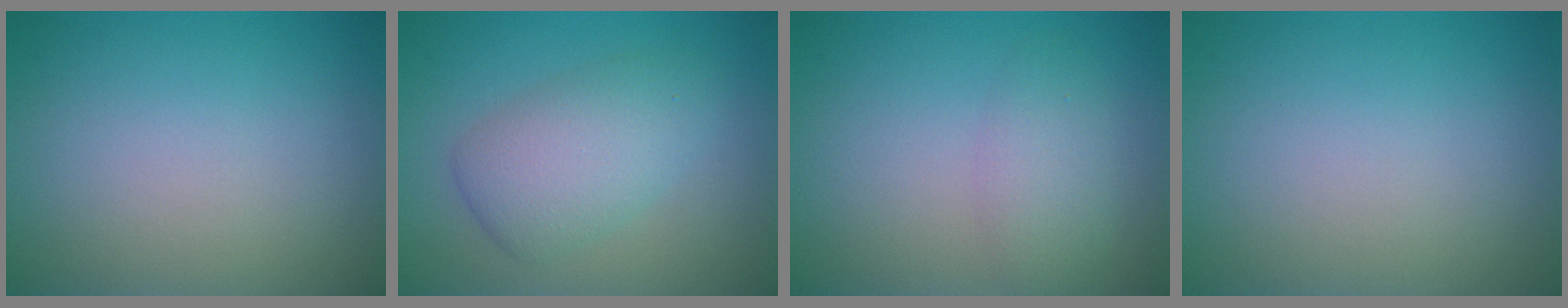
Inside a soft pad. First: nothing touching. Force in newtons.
{"total": 4.6, "press": 4.6, "slide": 0.1}
{"total": 2.5, "press": 2.5, "slide": 0.1}
{"total": 0.0}